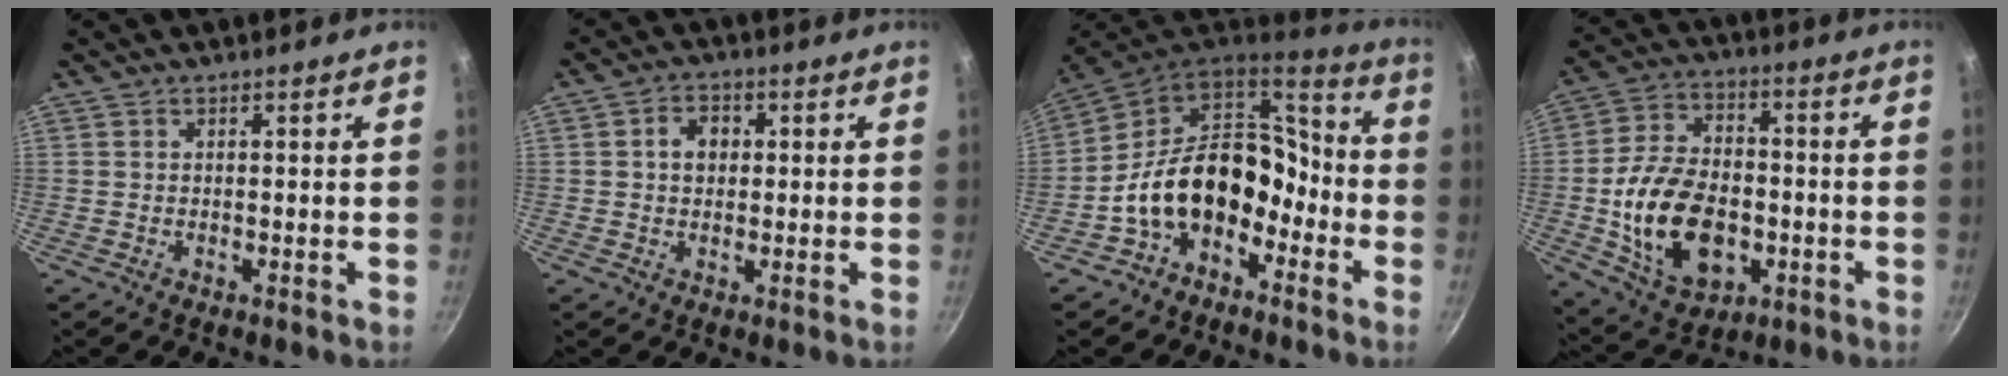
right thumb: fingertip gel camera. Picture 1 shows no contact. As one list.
[{"total": 4.6, "force": [0.7, 3.6, 2.8], "torque": [-0.023, 0.008, 0.007]}, {"total": 17.7, "force": [-5.9, 12.5, 11.0], "torque": [-0.143, 0.079, -0.112]}, {"total": 19.1, "force": [-3.7, 12.5, 14.0], "torque": [-0.236, 0.023, -0.053]}]